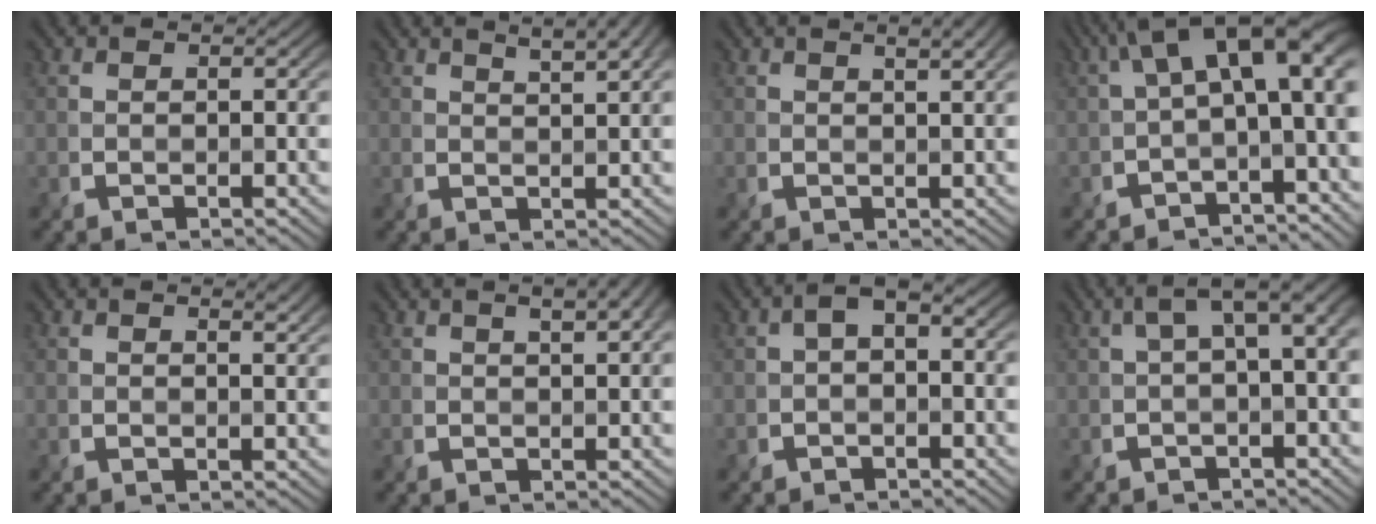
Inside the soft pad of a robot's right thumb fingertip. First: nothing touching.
{"total": 4.7, "force": [3.1, 0.9, 3.5], "torque": [-0.058, 0.014, 0.042]}
{"total": 3.4, "force": [1.9, 0.8, 2.7], "torque": [-0.036, 0.006, 0.021]}
{"total": 10.4, "force": [1.4, 4.2, 9.4], "torque": [-0.147, 0.013, 0.021]}
{"total": 1.5, "force": [1.2, 0.2, 0.9], "torque": [-0.016, -0.004, 0.017]}
{"total": 4.0, "force": [2.1, 1.1, 3.2], "torque": [-0.047, 0.010, 0.021]}
{"total": 2.7, "force": [-0.1, 1.4, 2.3], "torque": [-0.042, 0.009, -0.006]}
{"total": 4.8, "force": [0.8, 1.5, 4.5], "torque": [-0.062, 0.018, 0.010]}